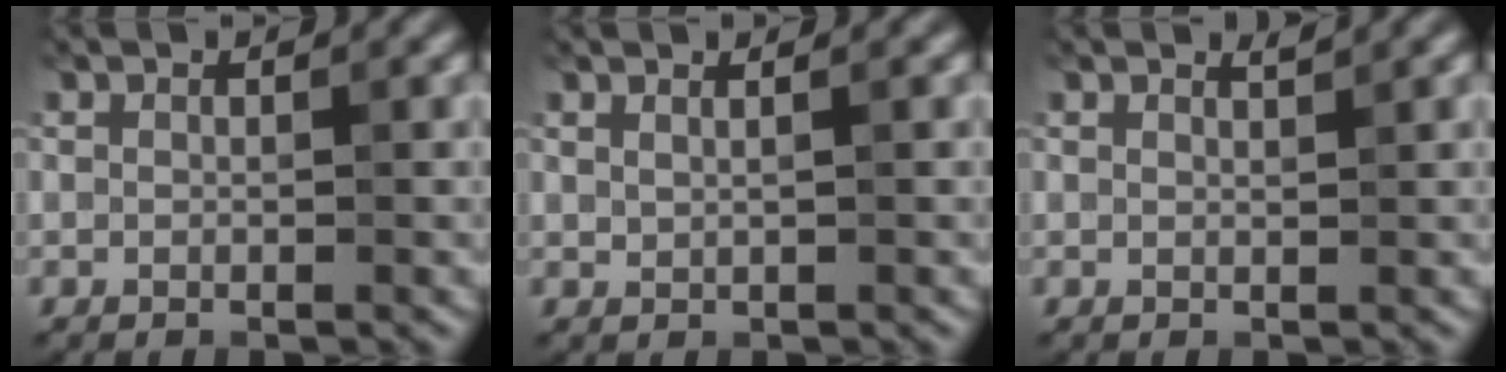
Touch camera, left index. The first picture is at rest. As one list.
[{"total": 2.3, "force": [1.5, 1.2, 1.4], "torque": [-0.001, 0.013, 0.003]}, {"total": 1.0, "force": [0.9, 0.2, 0.4], "torque": [0.000, 0.005, 0.005]}]